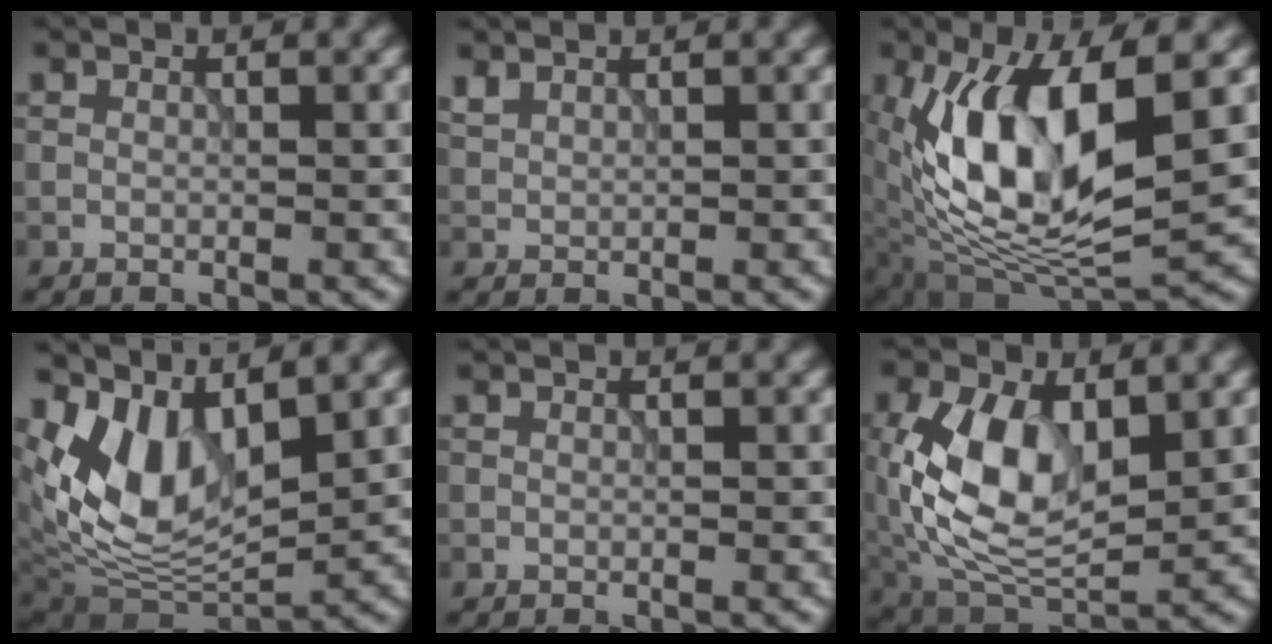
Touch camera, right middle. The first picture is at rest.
{"total": 1.0, "force": [1.0, 0.3, 0.3], "torque": [-0.015, 0.005, 0.028]}
{"total": 12.2, "force": [1.5, 5.3, 11.0], "torque": [-0.204, -0.011, 0.026]}
{"total": 8.5, "force": [3.3, 4.3, 6.6], "torque": [-0.133, -0.009, 0.070]}
{"total": 0.0}
{"total": 9.3, "force": [0.6, 5.2, 7.7], "torque": [-0.164, -0.003, 0.013]}